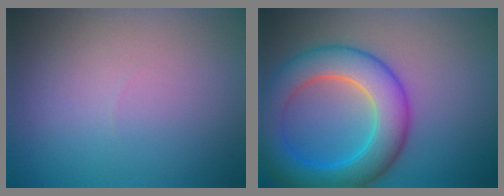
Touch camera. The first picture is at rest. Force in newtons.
{"total": 8.1, "press": 8.1, "slide": 0.4}